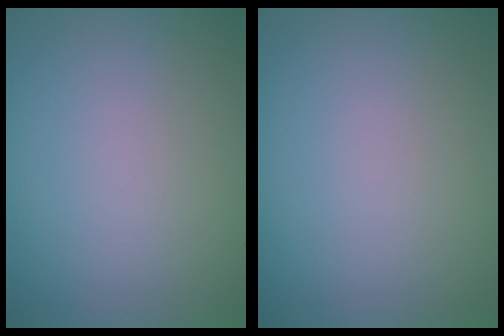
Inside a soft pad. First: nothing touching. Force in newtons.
{"total": 0.0}